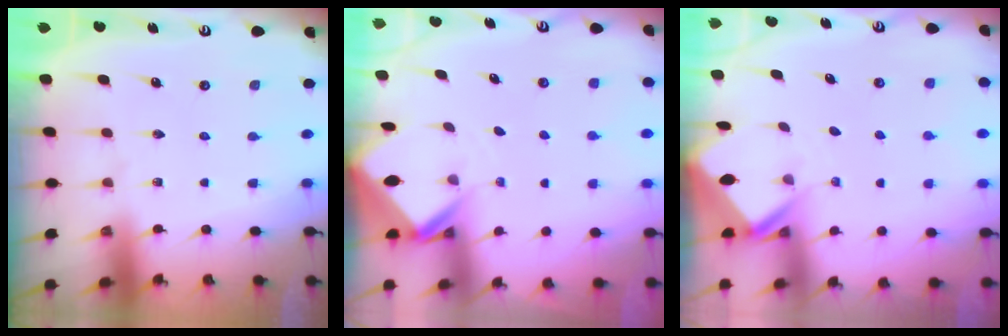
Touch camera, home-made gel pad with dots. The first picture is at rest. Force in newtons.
{"total": 2.7, "press": 2.7, "slide": 0.2}
{"total": 2.4, "press": 2.4, "slide": 0.1}